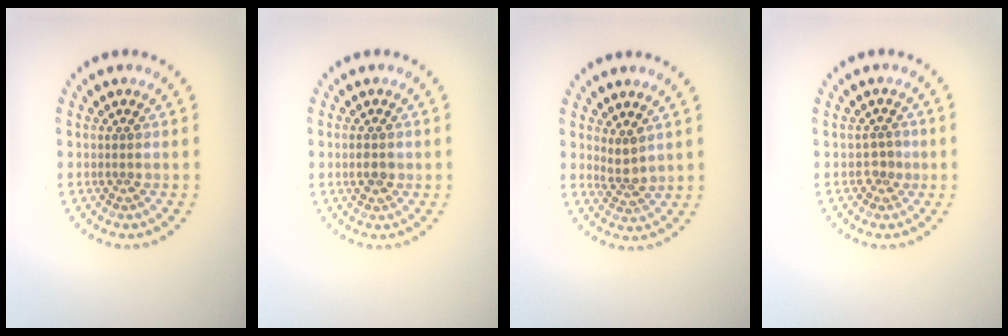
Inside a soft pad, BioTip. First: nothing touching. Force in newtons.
{"total": 1.9, "press": 1.9, "slide": 0.1}
{"total": 1.9, "press": 1.5, "slide": 1.2}
{"total": 1.3, "press": 1.0, "slide": 0.8}